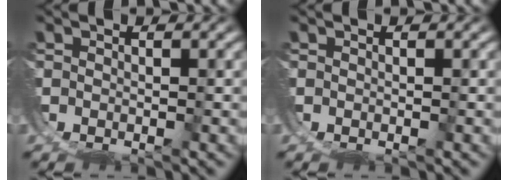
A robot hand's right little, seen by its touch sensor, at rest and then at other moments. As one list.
[{"total": 0.0}]